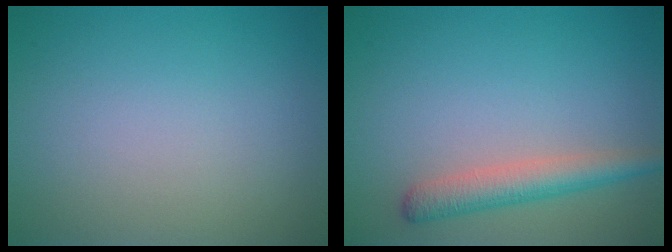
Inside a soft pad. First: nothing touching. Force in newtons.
{"total": 3.2, "press": 3.2, "slide": 0.2}